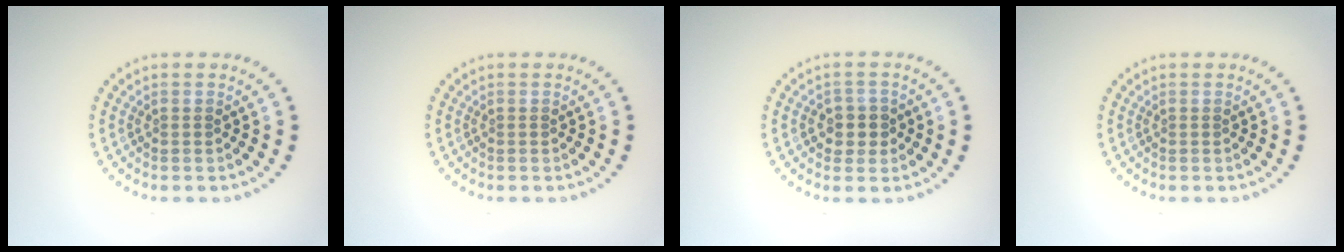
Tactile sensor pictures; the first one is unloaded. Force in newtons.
{"total": 0.0}
{"total": 2.2, "press": 2.1, "slide": 0.8}
{"total": 0.0}